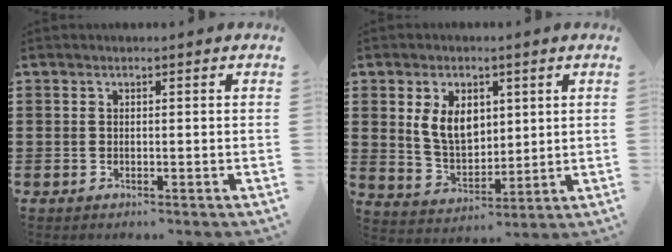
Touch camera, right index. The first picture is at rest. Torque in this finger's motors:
{"motor_torque": [0.78, 0.37, 0.45, 0.17]}